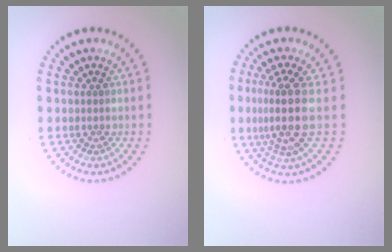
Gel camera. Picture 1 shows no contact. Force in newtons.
{"total": 4.2, "press": 3.5, "slide": 2.4}